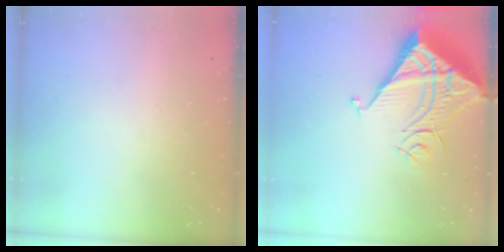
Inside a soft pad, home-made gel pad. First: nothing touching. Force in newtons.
{"total": 10.3, "press": 10.3, "slide": 1.3}